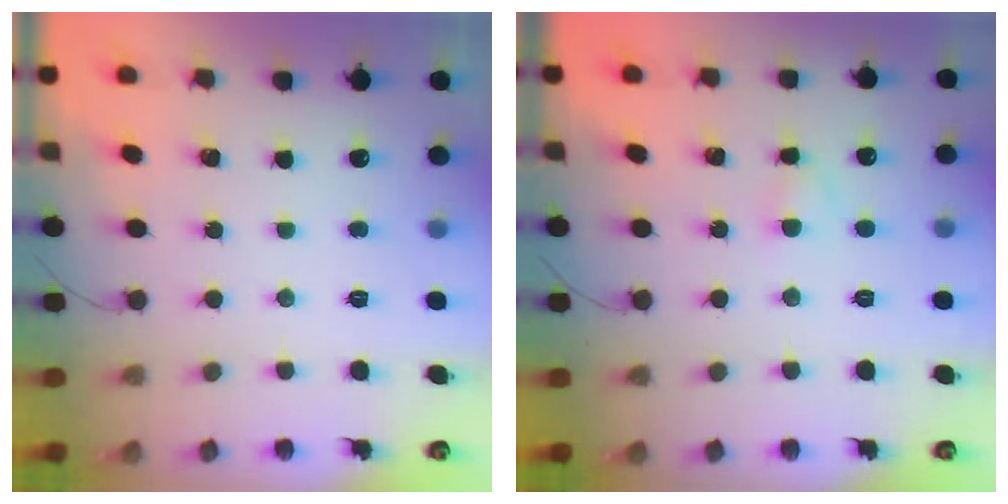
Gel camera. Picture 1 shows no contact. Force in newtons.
{"total": 2.3, "press": 2.1, "slide": 1.0}